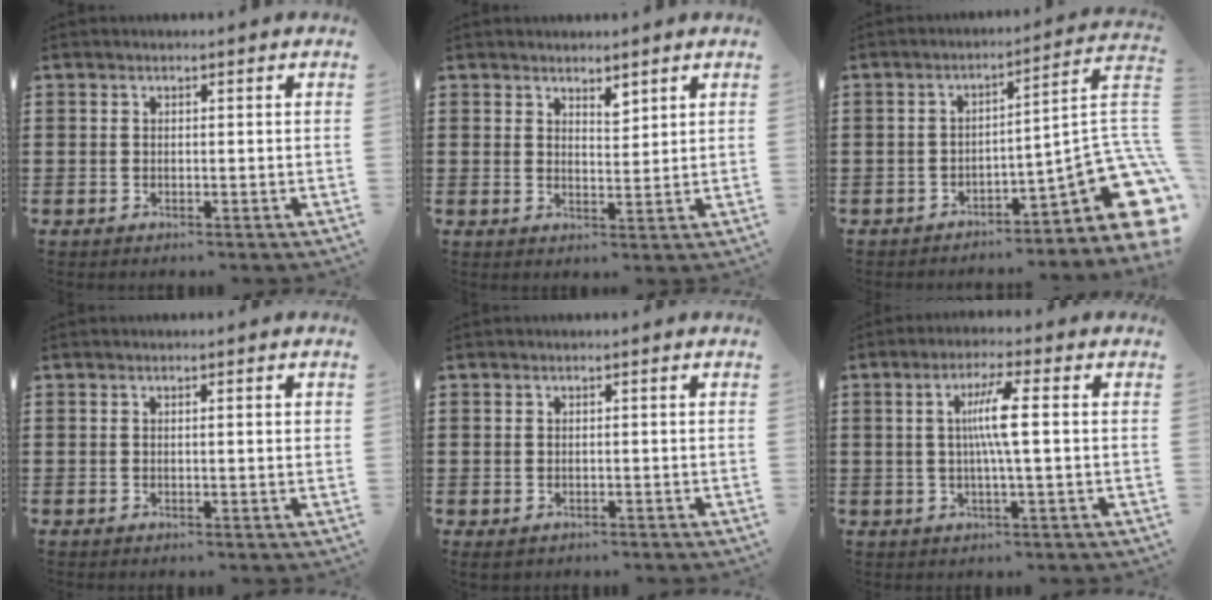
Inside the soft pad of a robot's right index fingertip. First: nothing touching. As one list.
[{"total": 2.3, "force": [2.1, 0.7, 0.3], "torque": [-0.003, 0.002, 0.039]}, {"total": 8.5, "force": [-4.1, 2.2, 7.1], "torque": [-0.090, -0.014, -0.080]}, {"total": 0.8, "force": [0.1, 0.0, 0.8], "torque": [-0.014, 0.000, 0.001]}, {"total": 0.8, "force": [-0.5, 0.6, 0.0], "torque": [-0.003, 0.004, -0.012]}, {"total": 6.1, "force": [0.5, 0.1, 6.1], "torque": [-0.120, -0.005, -0.001]}]